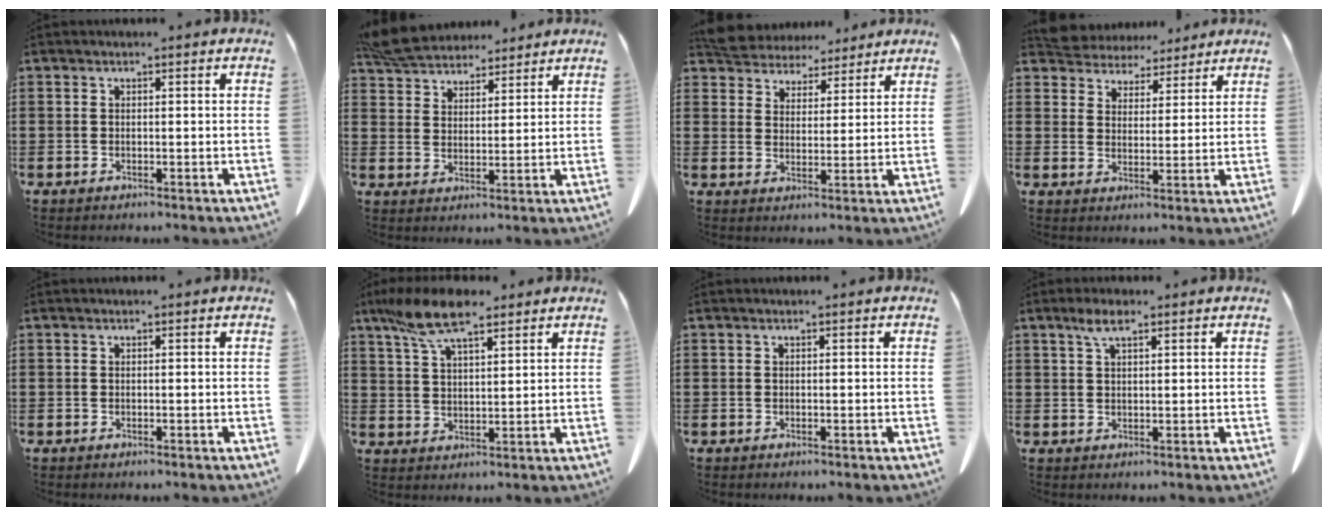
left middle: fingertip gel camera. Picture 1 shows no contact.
{"total": 7.2, "force": [6.7, 2.0, 1.7], "torque": [-0.060, -0.017, 0.129]}
{"total": 5.9, "force": [5.6, 1.7, 0.3], "torque": [-0.035, -0.024, 0.104]}
{"total": 5.0, "force": [4.7, 1.5, -0.3], "torque": [-0.020, -0.023, 0.088]}
{"total": 0.0}
{"total": 9.7, "force": [6.8, 2.9, 6.3], "torque": [-0.138, -0.008, 0.127]}
{"total": 0.0}
{"total": 3.5, "force": [2.0, 1.0, 2.7], "torque": [-0.058, 0.003, 0.035]}